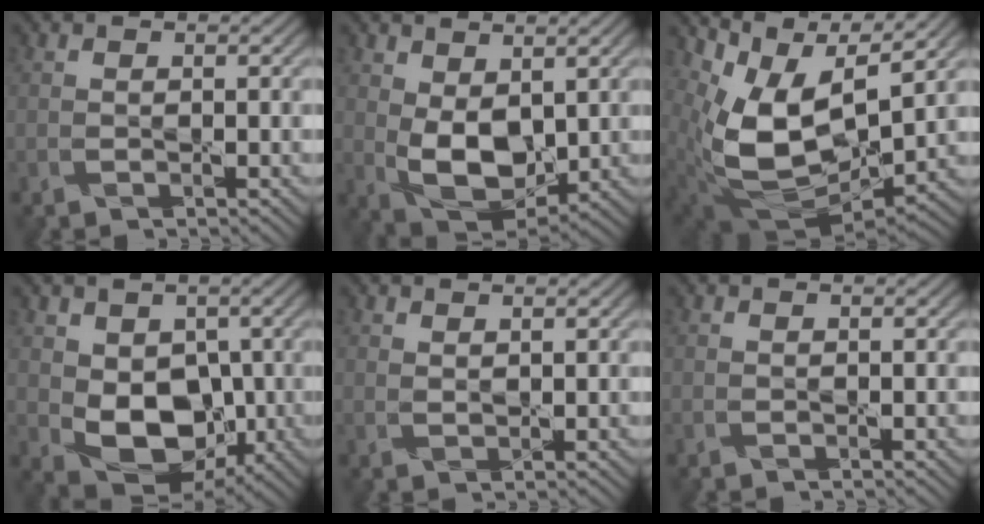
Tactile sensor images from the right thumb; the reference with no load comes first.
{"total": 7.7, "force": [0.9, 4.7, 6.0], "torque": [-0.129, -0.012, 0.022]}
{"total": 12.4, "force": [3.7, 6.9, 9.6], "torque": [-0.205, -0.019, 0.080]}
{"total": 9.4, "force": [-0.7, 6.8, 6.4], "torque": [-0.119, -0.026, -0.007]}
{"total": 0.9, "force": [0.8, 0.3, 0.4], "torque": [-0.013, -0.003, 0.017]}
{"total": 0.0}